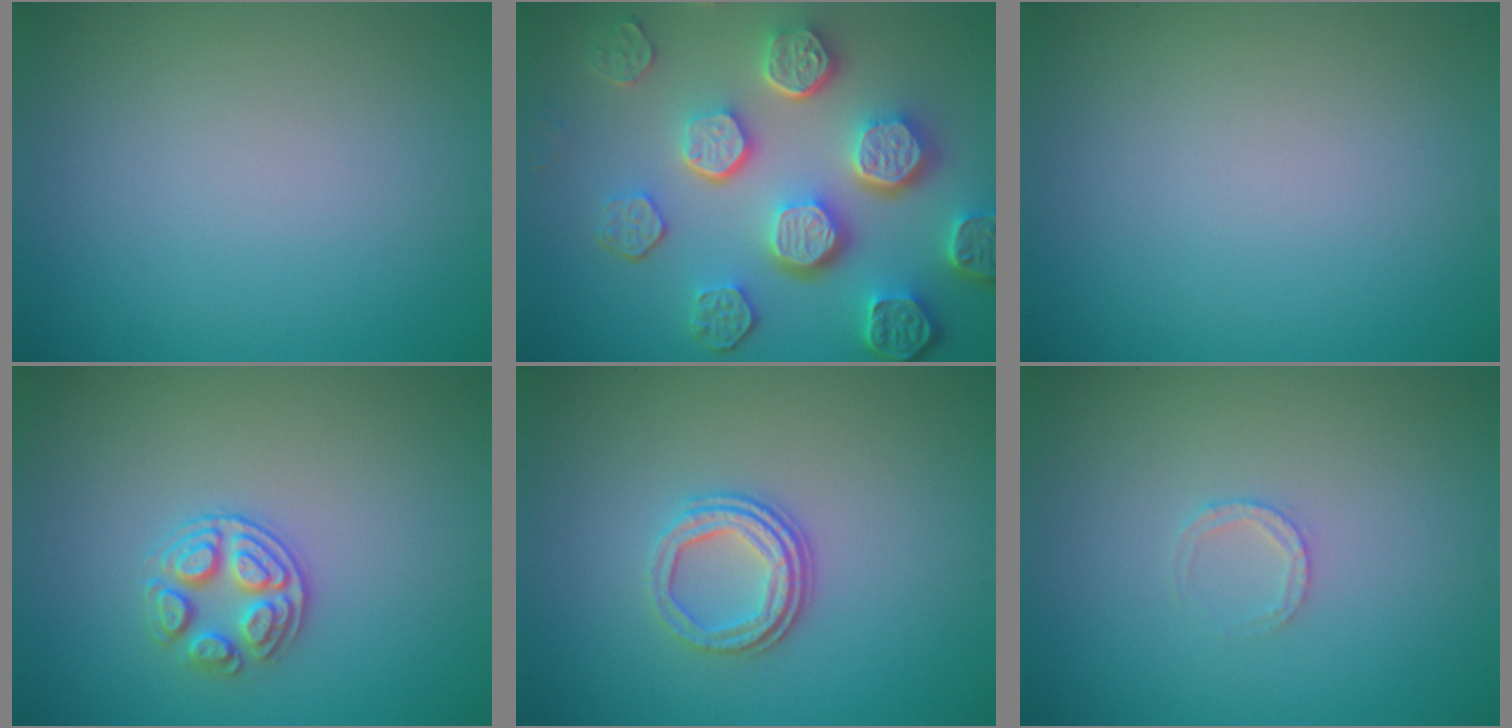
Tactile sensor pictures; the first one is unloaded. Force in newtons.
{"total": 8.6, "press": 6.2, "slide": 5.9}
{"total": 0.0}
{"total": 2.7, "press": 2.5, "slide": 0.9}
{"total": 3.0, "press": 2.4, "slide": 1.9}
{"total": 1.3, "press": 1.3, "slide": 0.2}